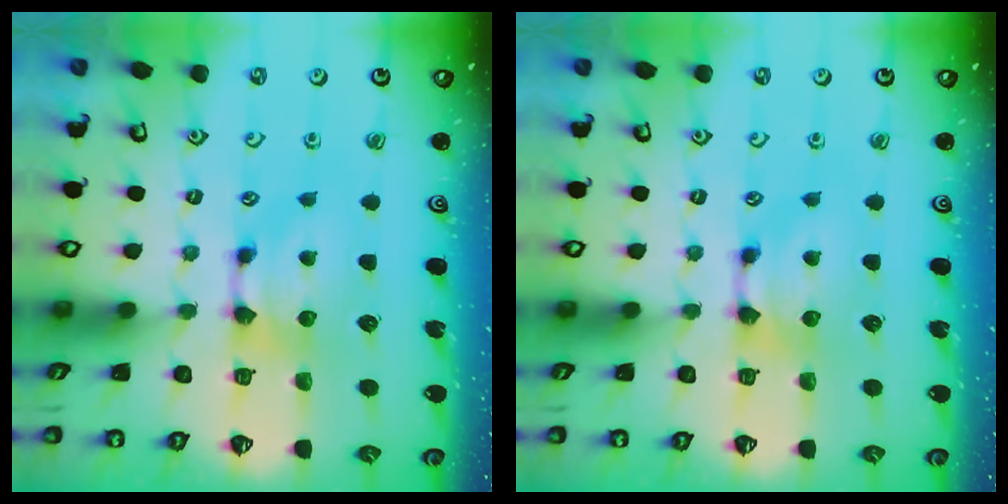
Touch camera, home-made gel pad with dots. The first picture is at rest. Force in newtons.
{"total": 0.0}